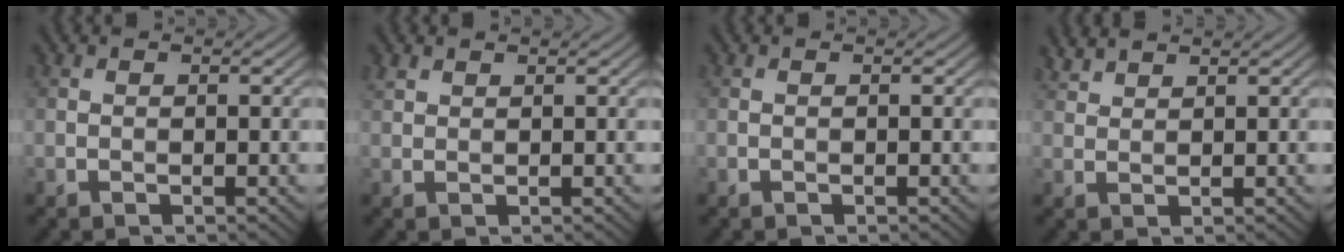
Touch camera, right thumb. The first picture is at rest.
{"total": 1.3, "force": [0.9, 0.7, 0.5], "torque": [-0.014, 0.003, 0.022]}
{"total": 0.0}
{"total": 2.1, "force": [2.0, 0.5, 0.6], "torque": [-0.018, 0.005, 0.046]}